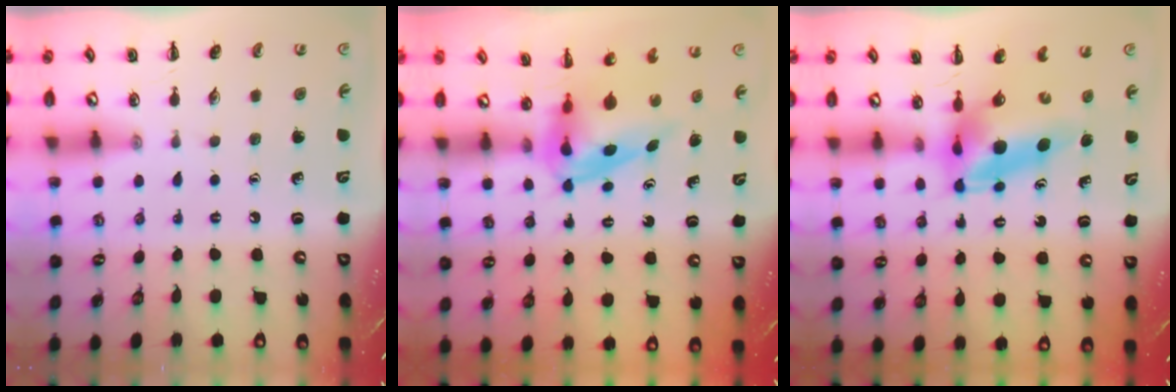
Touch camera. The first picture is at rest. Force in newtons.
{"total": 4.0, "press": 3.9, "slide": 0.7}
{"total": 7.3, "press": 7.0, "slide": 2.3}